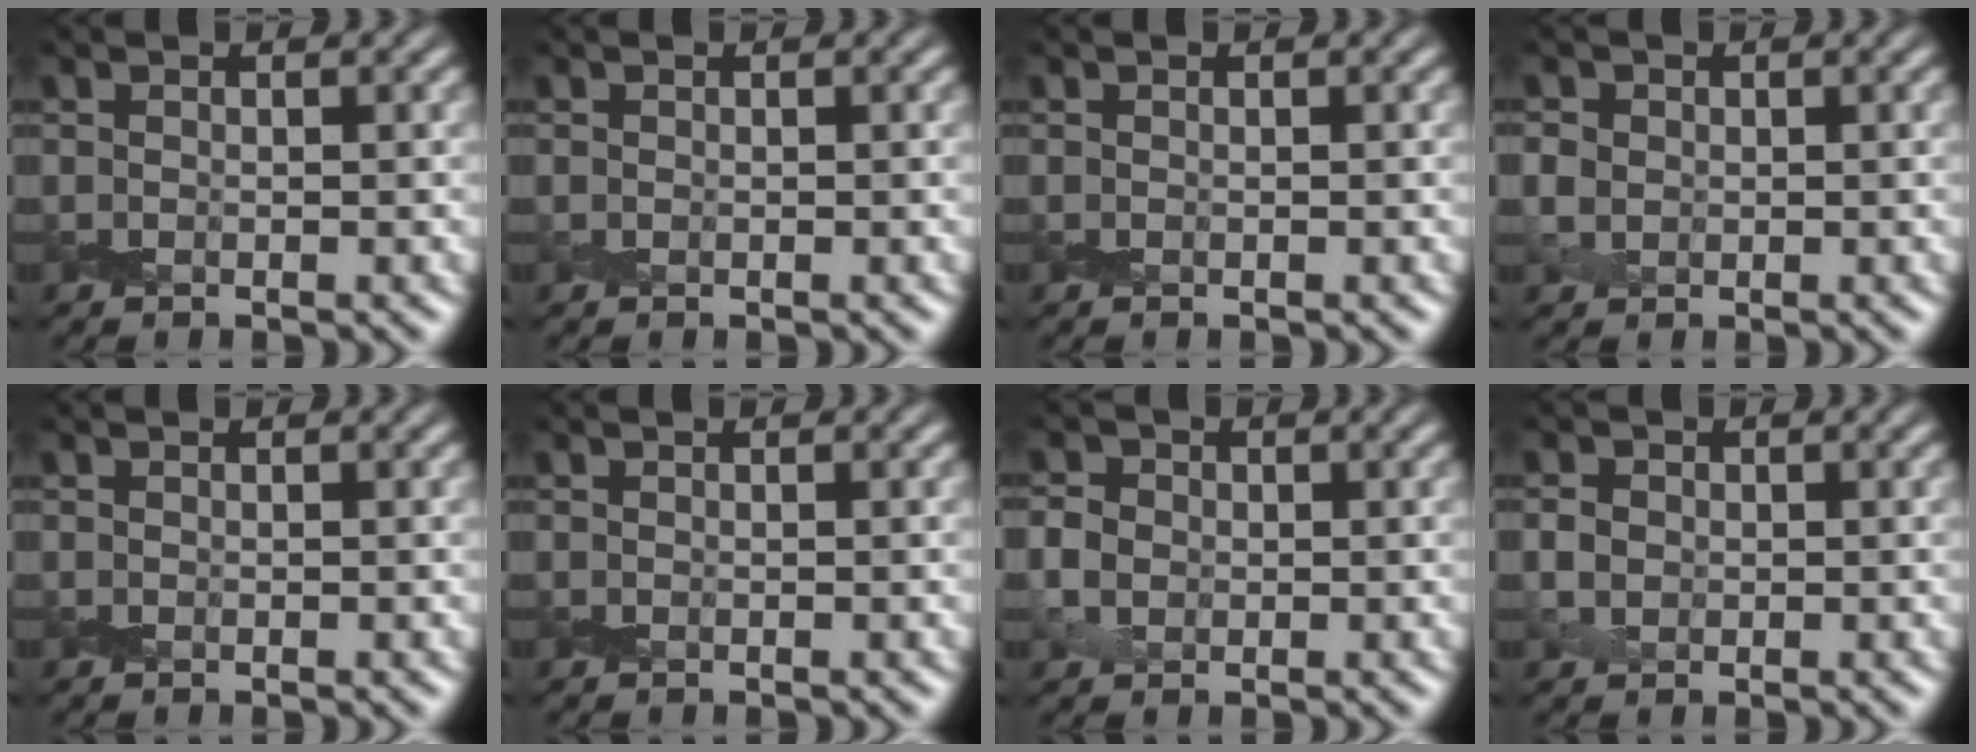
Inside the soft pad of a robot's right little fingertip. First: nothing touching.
{"total": 0.0}
{"total": 0.0}
{"total": 1.2, "force": [0.0, 1.1, 0.4], "torque": [-0.015, 0.000, -0.004]}
{"total": 0.0}
{"total": 0.0}
{"total": 2.2, "force": [-0.5, 1.9, 1.0], "torque": [-0.031, 0.002, -0.013]}
{"total": 1.4, "force": [-0.4, 1.2, 0.5], "torque": [-0.013, 0.000, -0.011]}